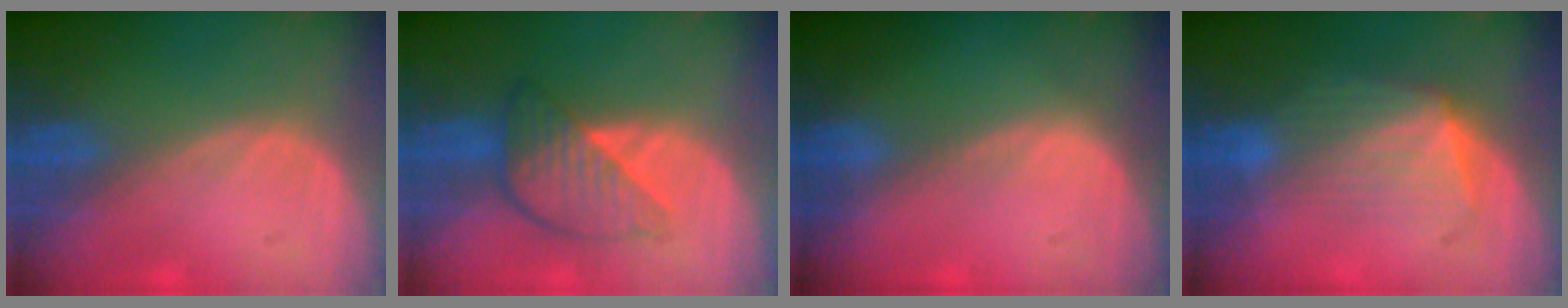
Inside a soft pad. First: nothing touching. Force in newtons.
{"total": 6.3, "press": 6.3, "slide": 0.3}
{"total": 0.5, "press": 0.3, "slide": 0.4}
{"total": 7.2, "press": 6.6, "slide": 2.9}